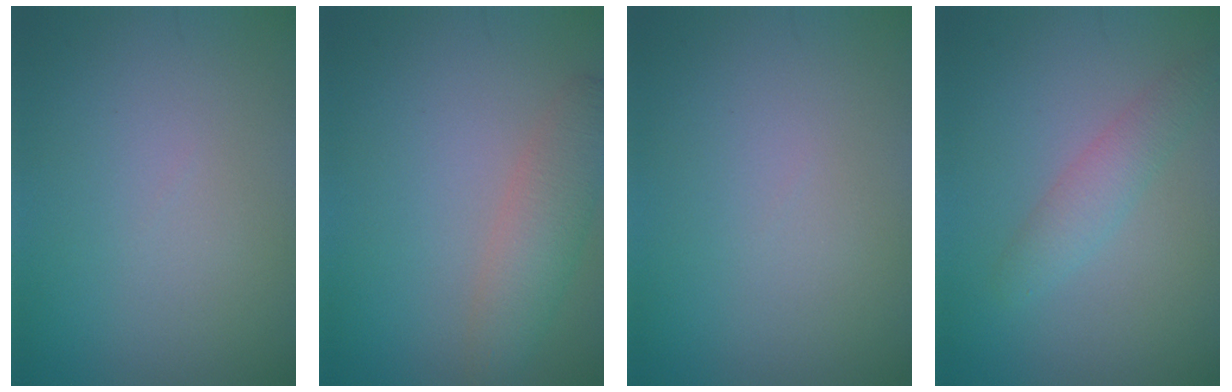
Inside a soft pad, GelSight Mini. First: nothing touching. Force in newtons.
{"total": 3.2, "press": 3.2, "slide": 0.1}
{"total": 0.0}
{"total": 2.4, "press": 2.4, "slide": 0.1}